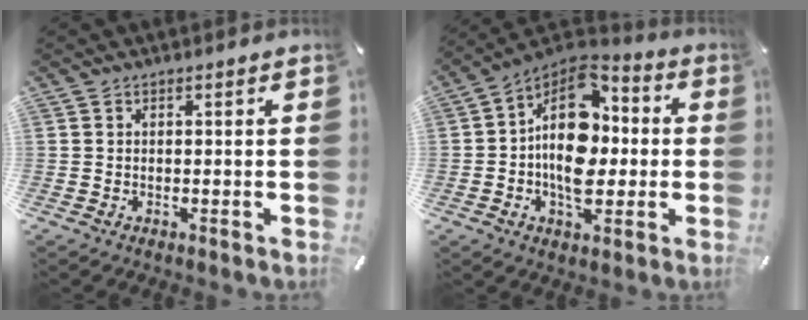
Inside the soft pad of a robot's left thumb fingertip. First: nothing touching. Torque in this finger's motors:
{"motor_torque": [1.86, 3.15, 0.98, -0.60, 0.19]}